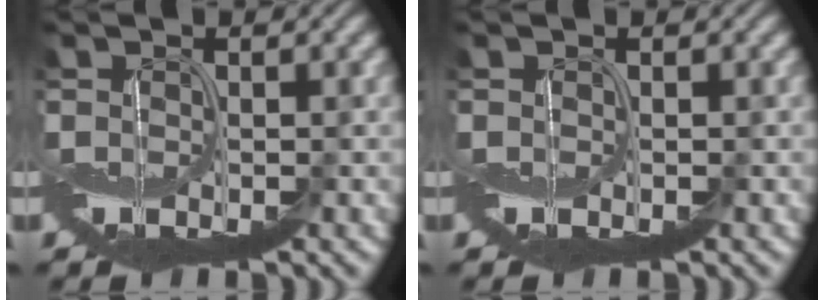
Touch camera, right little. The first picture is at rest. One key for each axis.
{"total": 0.0}